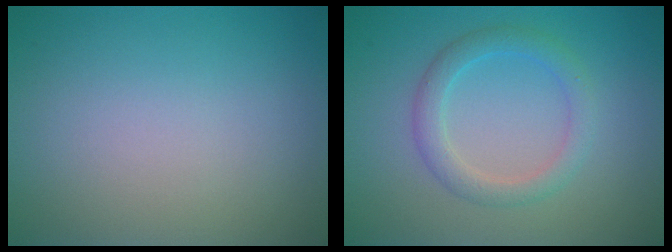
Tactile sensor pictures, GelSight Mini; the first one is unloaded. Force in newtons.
{"total": 2.7, "press": 2.6, "slide": 0.1}